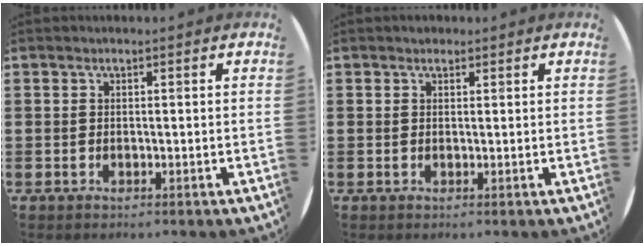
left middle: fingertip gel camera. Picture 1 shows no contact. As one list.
[{"total": 0.6, "force": [0.6, 0.2, -0.1], "torque": [0.010, -0.001, 0.010]}]